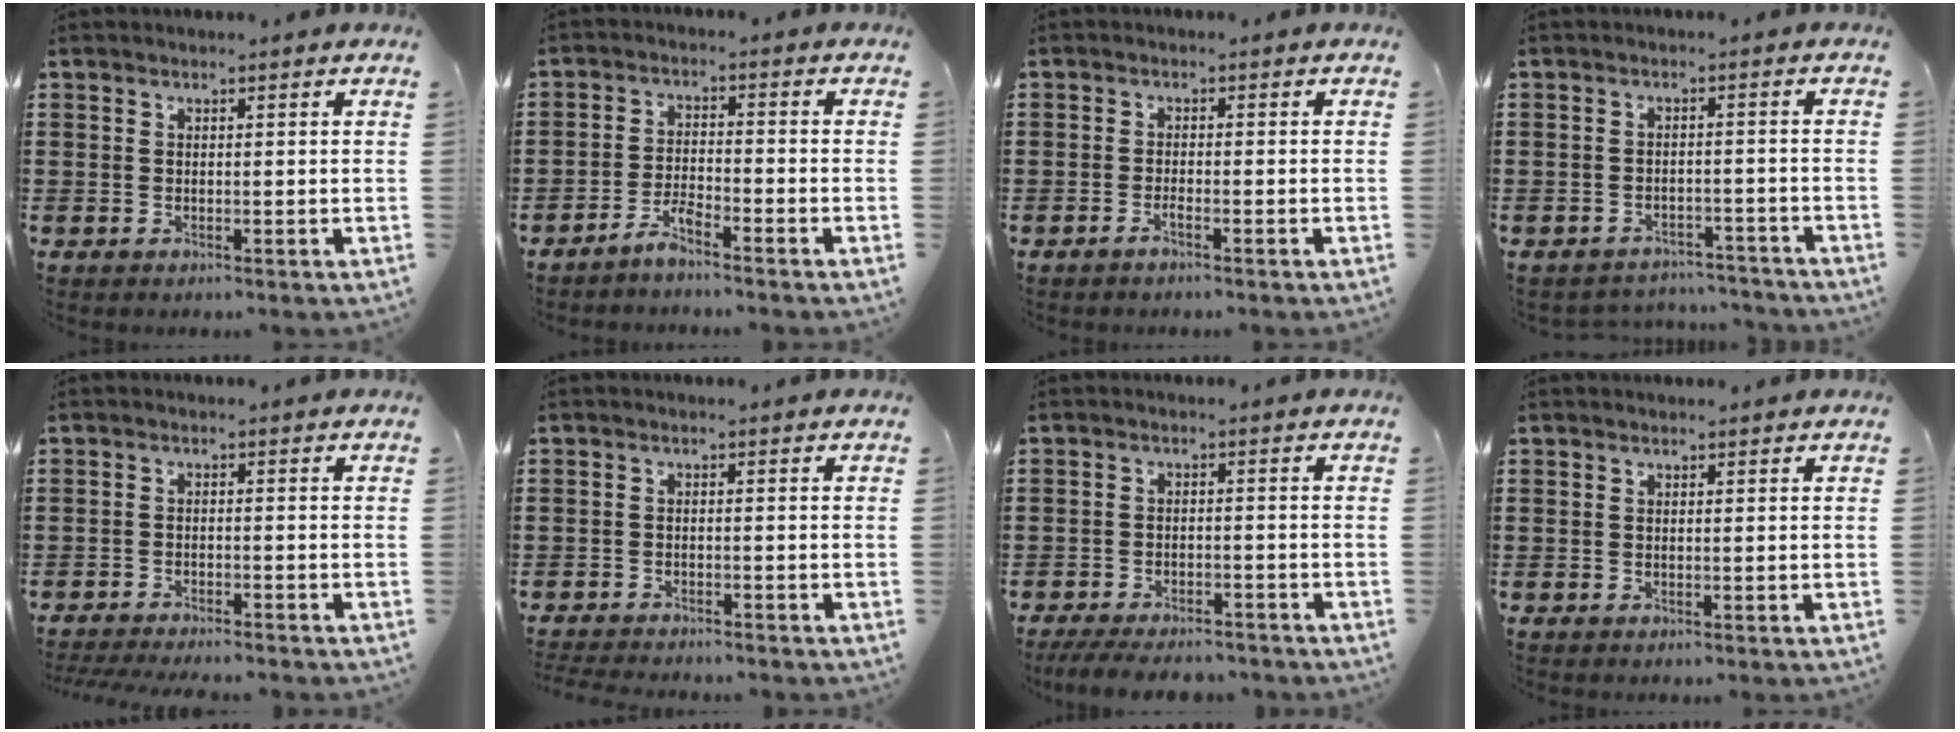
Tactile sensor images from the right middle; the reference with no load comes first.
{"total": 3.4, "force": [-3.0, 0.3, 1.5], "torque": [-0.037, 0.005, -0.061]}
{"total": 1.3, "force": [-1.0, 0.0, 0.9], "torque": [-0.018, -0.004, -0.017]}
{"total": 3.0, "force": [-3.0, 0.1, 0.0], "torque": [-0.008, -0.005, -0.063]}
{"total": 2.6, "force": [-2.6, -0.3, 0.3], "torque": [-0.016, -0.009, -0.055]}
{"total": 2.2, "force": [-2.2, -0.2, 0.1], "torque": [-0.008, -0.006, -0.045]}
{"total": 3.9, "force": [-3.7, 0.4, 0.9], "torque": [-0.023, -0.005, -0.076]}
{"total": 0.0}